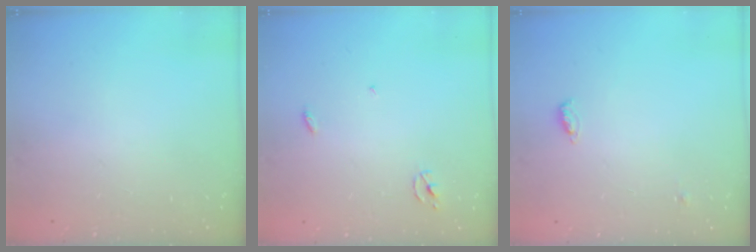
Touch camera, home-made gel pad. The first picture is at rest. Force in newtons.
{"total": 2.3, "press": 2.3, "slide": 0.2}
{"total": 4.5, "press": 4.3, "slide": 1.2}